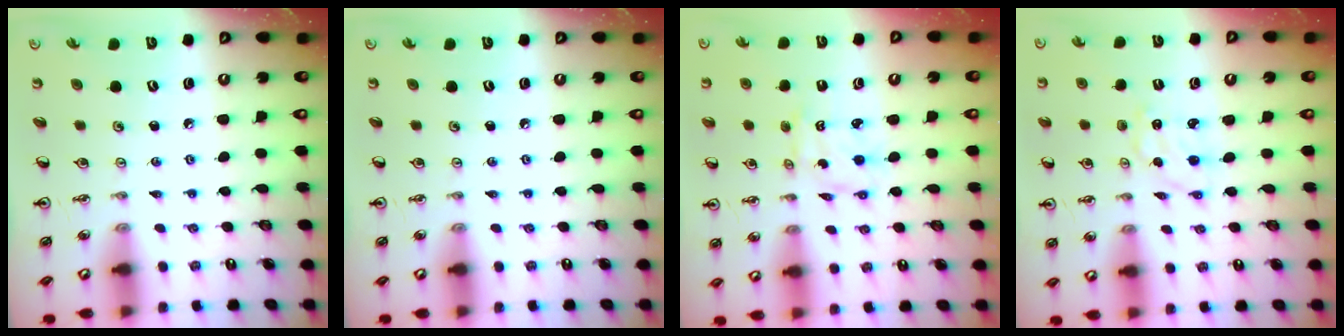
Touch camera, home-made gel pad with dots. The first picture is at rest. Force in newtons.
{"total": 0.0}
{"total": 1.9, "press": 1.9, "slide": 0.1}
{"total": 1.2, "press": 1.2, "slide": 0.3}